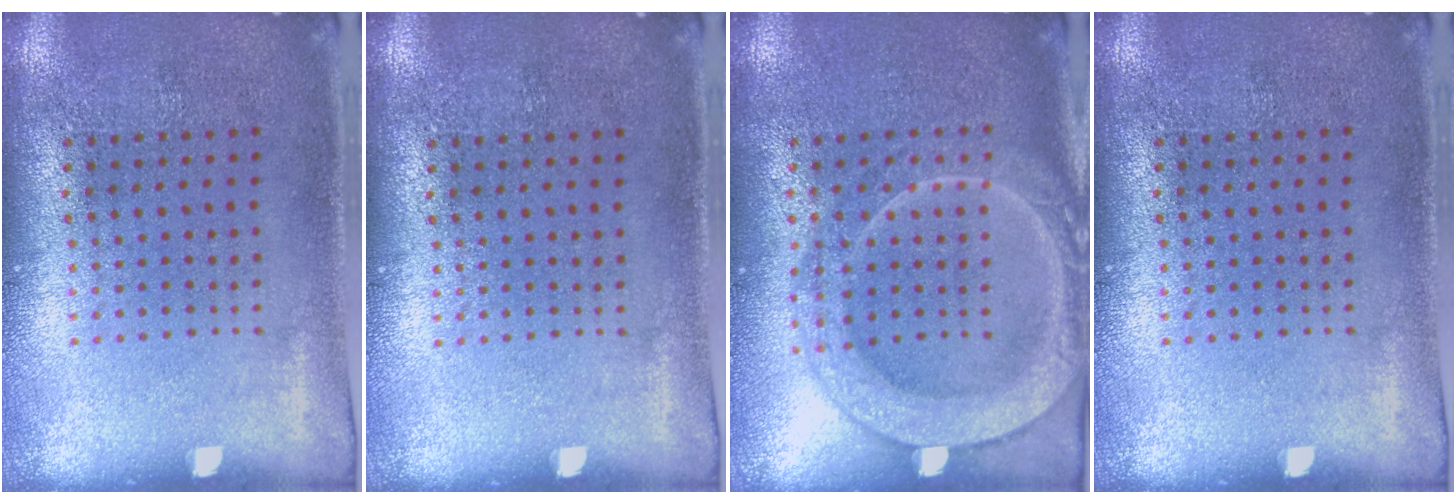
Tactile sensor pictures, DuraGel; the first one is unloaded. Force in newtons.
{"total": 0.0}
{"total": 2.0, "press": 2.0, "slide": 0.2}
{"total": 0.0}